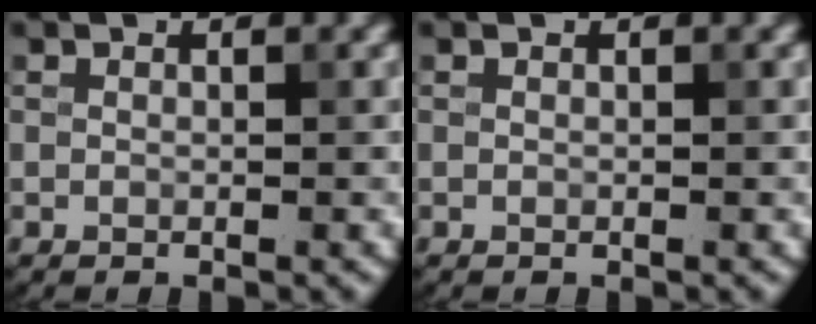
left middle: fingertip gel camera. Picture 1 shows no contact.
{"total": 0.0}